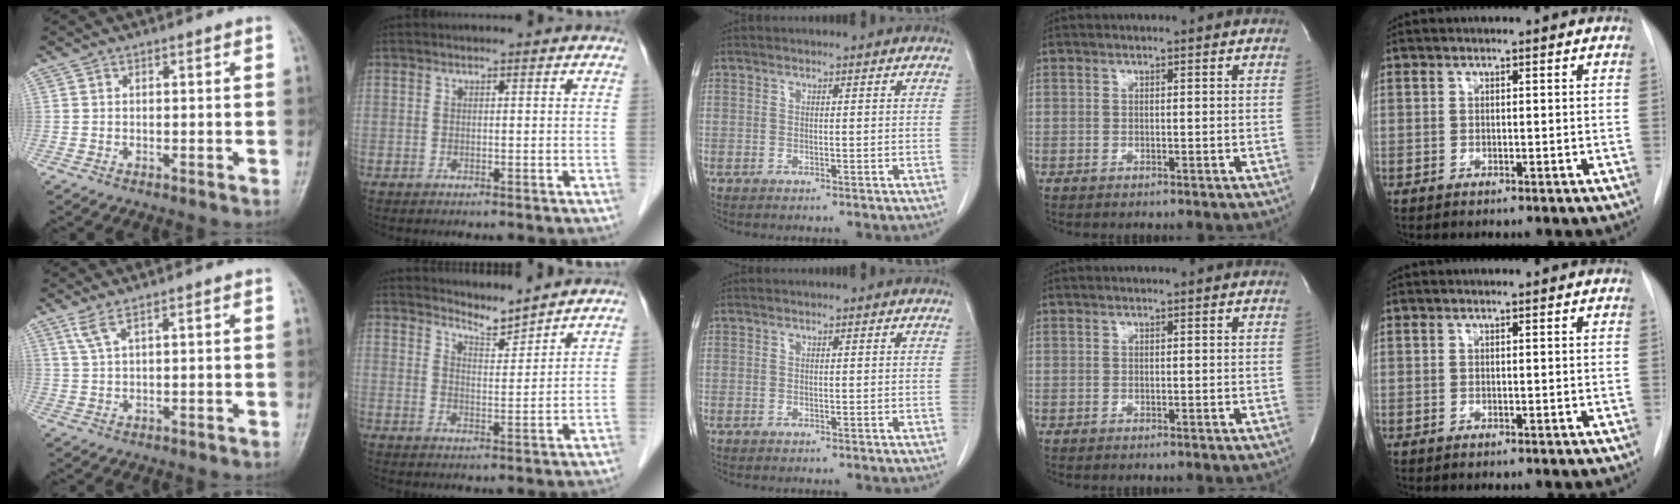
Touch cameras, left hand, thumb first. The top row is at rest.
{"thumb": {"total": 2.7, "force": [1.7, 0.3, 2.0], "torque": [-0.052, -0.001, 0.046]}, "index": {"total": 4.1, "force": [4.1, -0.2, 0.0], "torque": [-0.006, -0.009, 0.072]}}